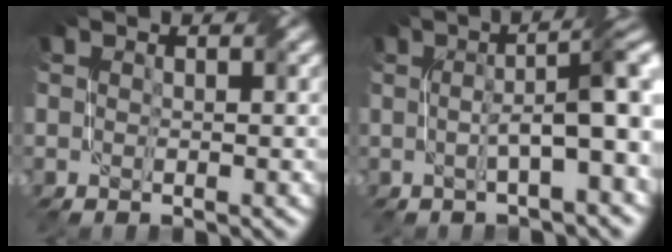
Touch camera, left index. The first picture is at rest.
{"total": 6.9, "force": [0.2, 1.5, 6.8], "torque": [-0.095, 0.017, -0.001]}